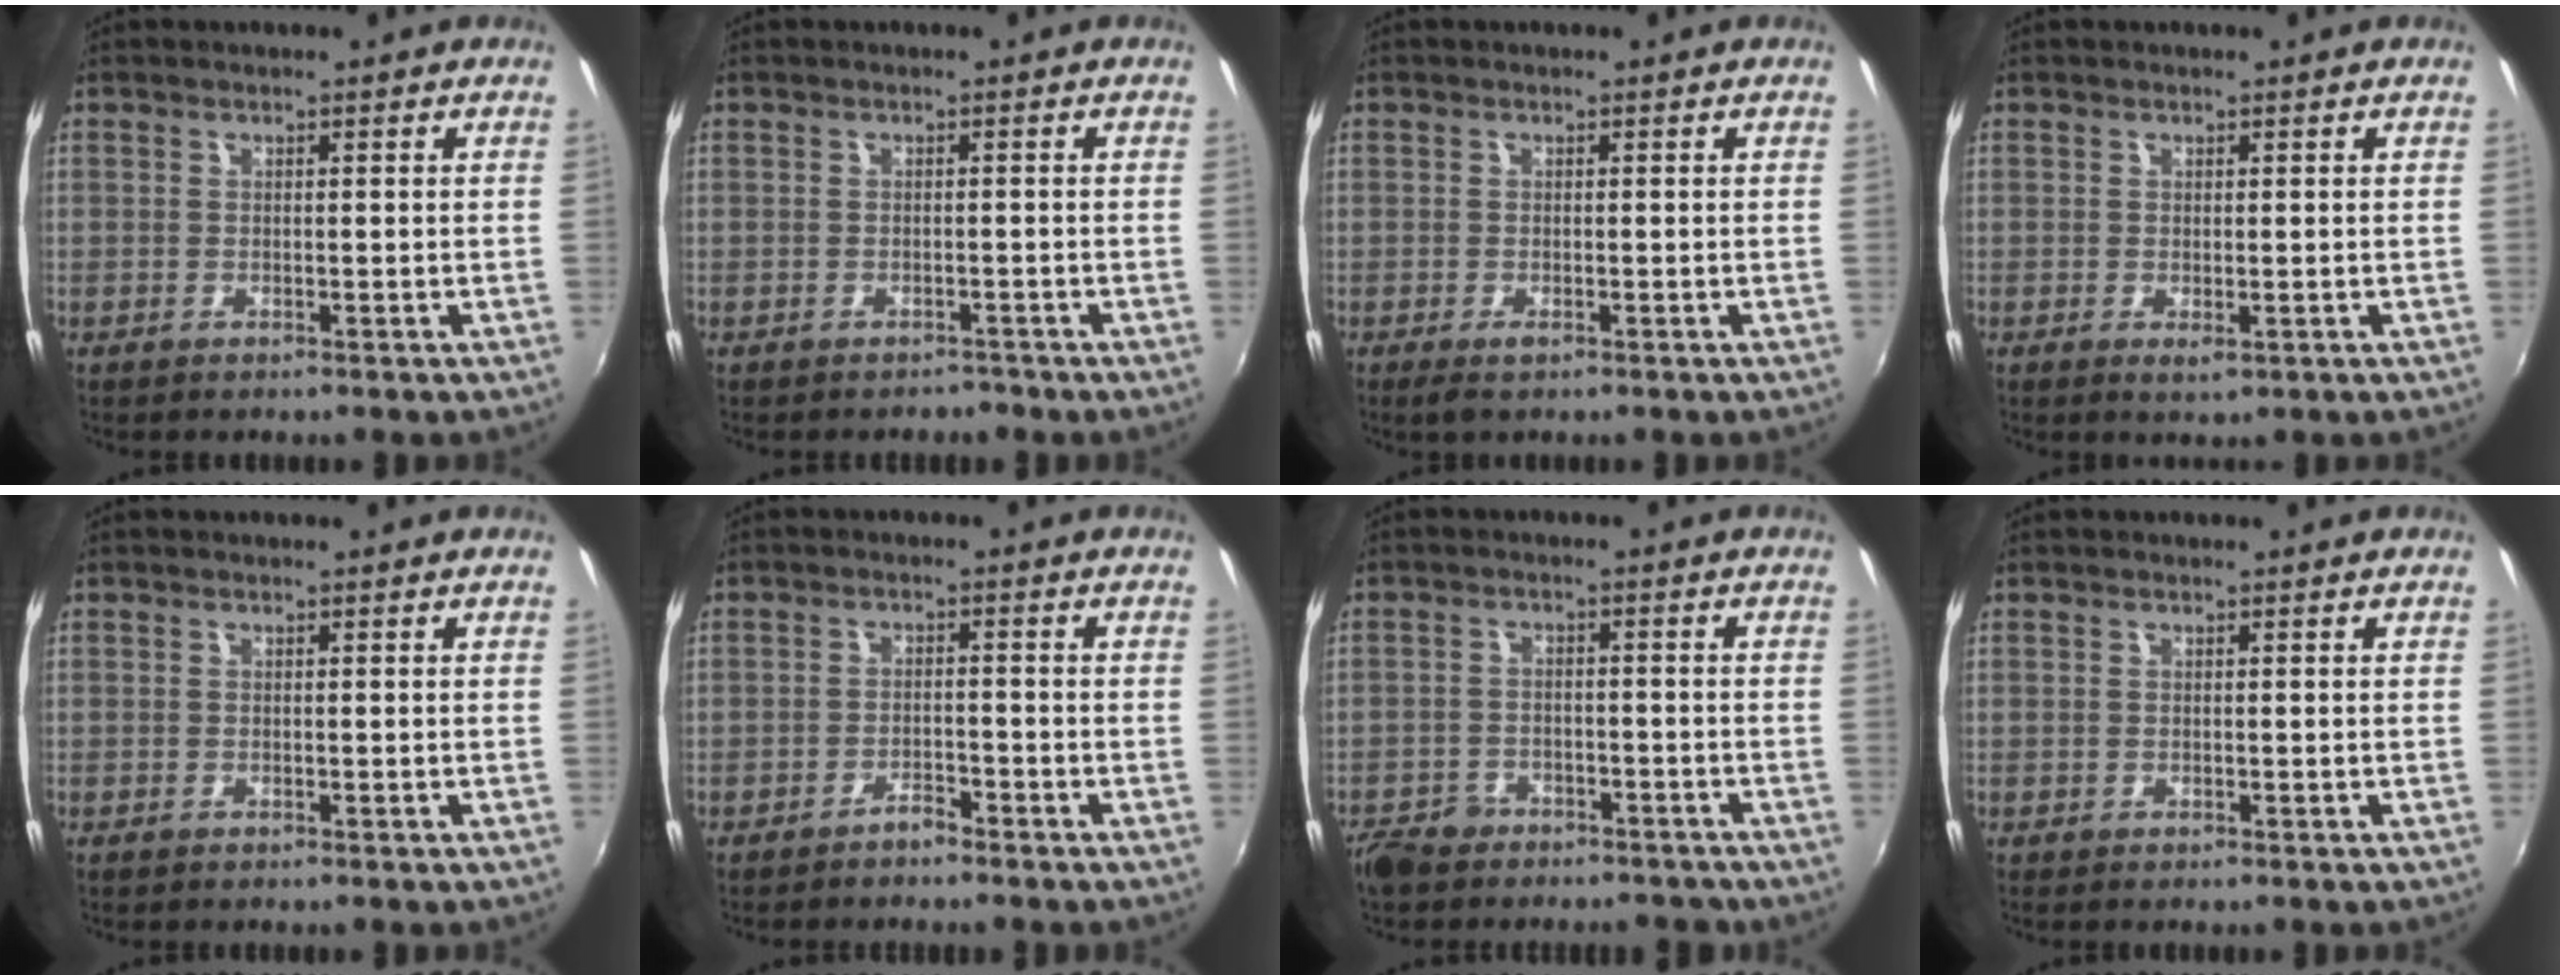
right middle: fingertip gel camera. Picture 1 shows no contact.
{"total": 1.7, "force": [-1.5, 0.9, -0.1], "torque": [0.001, -0.001, -0.018]}
{"total": 1.6, "force": [-1.0, 0.5, 1.2], "torque": [-0.022, -0.008, -0.017]}
{"total": 1.3, "force": [-0.1, 0.5, 1.2], "torque": [-0.021, -0.005, 0.000]}
{"total": 0.0}
{"total": 2.1, "force": [-2.0, 0.4, 0.6], "torque": [-0.018, 0.003, -0.030]}
{"total": 8.9, "force": [-7.1, 4.8, 2.4], "torque": [-0.071, 0.012, -0.105]}
{"total": 0.0}